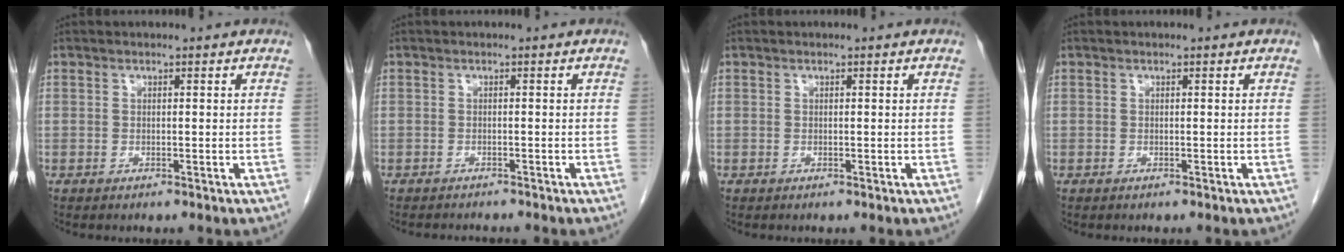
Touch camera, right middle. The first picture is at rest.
{"total": 2.9, "force": [-2.8, 0.4, 0.7], "torque": [-0.010, -0.008, -0.036]}
{"total": 0.0}
{"total": 0.0}